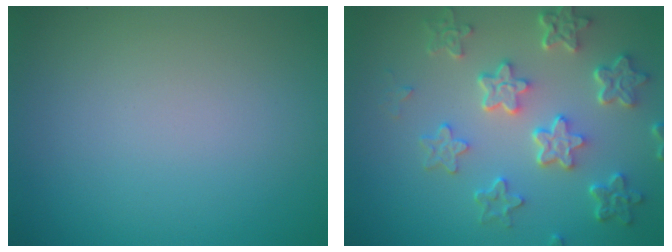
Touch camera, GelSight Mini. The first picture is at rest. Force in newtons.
{"total": 5.9, "press": 4.4, "slide": 3.9}